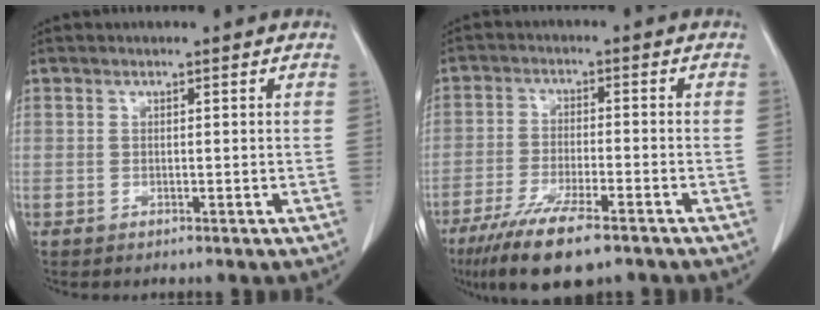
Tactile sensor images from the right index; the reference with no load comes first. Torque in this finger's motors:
{"motor_torque": [1.04, -1.09, 0.68, 0.21]}